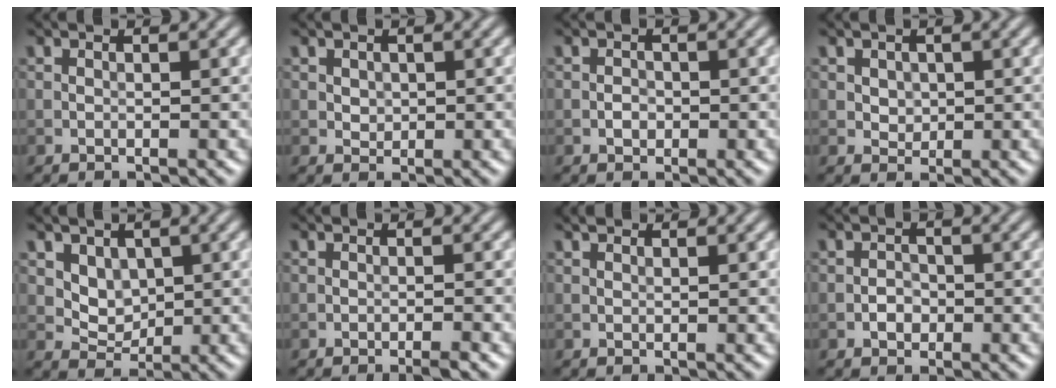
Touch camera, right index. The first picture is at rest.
{"total": 0.9, "force": [0.3, 0.8, 0.3], "torque": [-0.006, -0.004, 0.008]}
{"total": 1.0, "force": [-0.3, 0.8, 0.5], "torque": [-0.006, -0.001, -0.007]}
{"total": 1.3, "force": [0.4, 1.1, 0.5], "torque": [-0.011, -0.003, 0.010]}
{"total": 2.7, "force": [1.1, 2.1, 1.4], "torque": [-0.025, -0.018, 0.035]}
{"total": 1.3, "force": [-0.9, 0.1, 1.0], "torque": [-0.012, 0.001, -0.017]}
{"total": 0.6, "force": [0.6, 0.3, 0.2], "torque": [-0.005, 0.000, 0.007]}
{"total": 1.4, "force": [-0.5, 1.1, 0.6], "torque": [-0.006, 0.002, -0.011]}